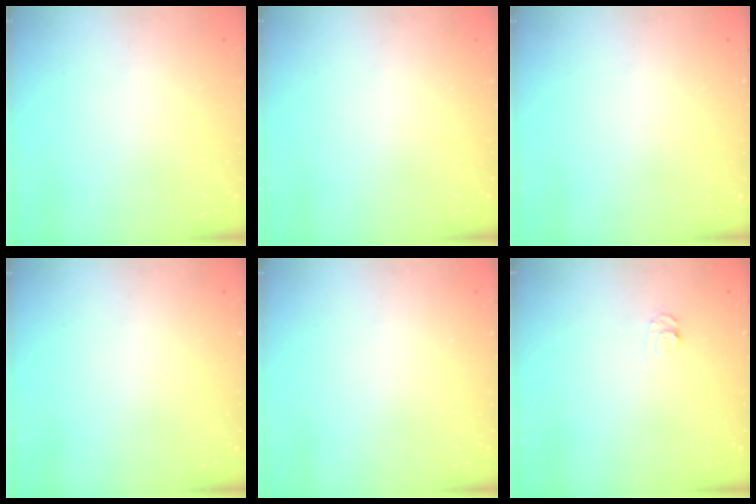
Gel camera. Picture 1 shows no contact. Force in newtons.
{"total": 0.0}
{"total": 0.0}
{"total": 0.0}
{"total": 0.0}
{"total": 4.8, "press": 4.8, "slide": 0.5}